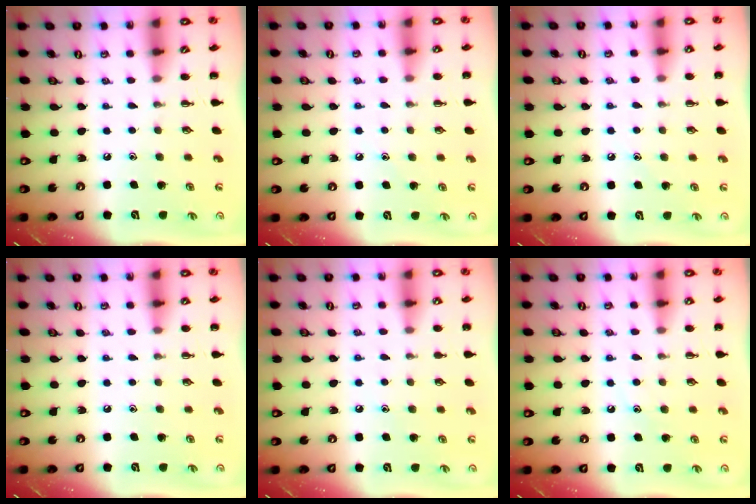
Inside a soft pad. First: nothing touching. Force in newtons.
{"total": 6.8, "press": 6.5, "slide": 2.0}
{"total": 6.8, "press": 6.5, "slide": 2.0}
{"total": 6.1, "press": 5.7, "slide": 2.2}
{"total": 6.6, "press": 6.3, "slide": 2.0}
{"total": 8.0, "press": 7.9, "slide": 1.4}